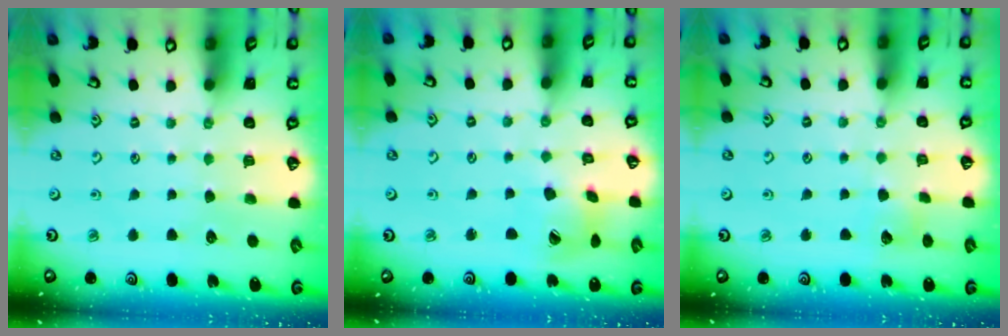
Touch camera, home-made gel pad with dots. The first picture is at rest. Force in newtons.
{"total": 8.9, "press": 8.8, "slide": 1.1}
{"total": 5.0, "press": 4.9, "slide": 0.5}